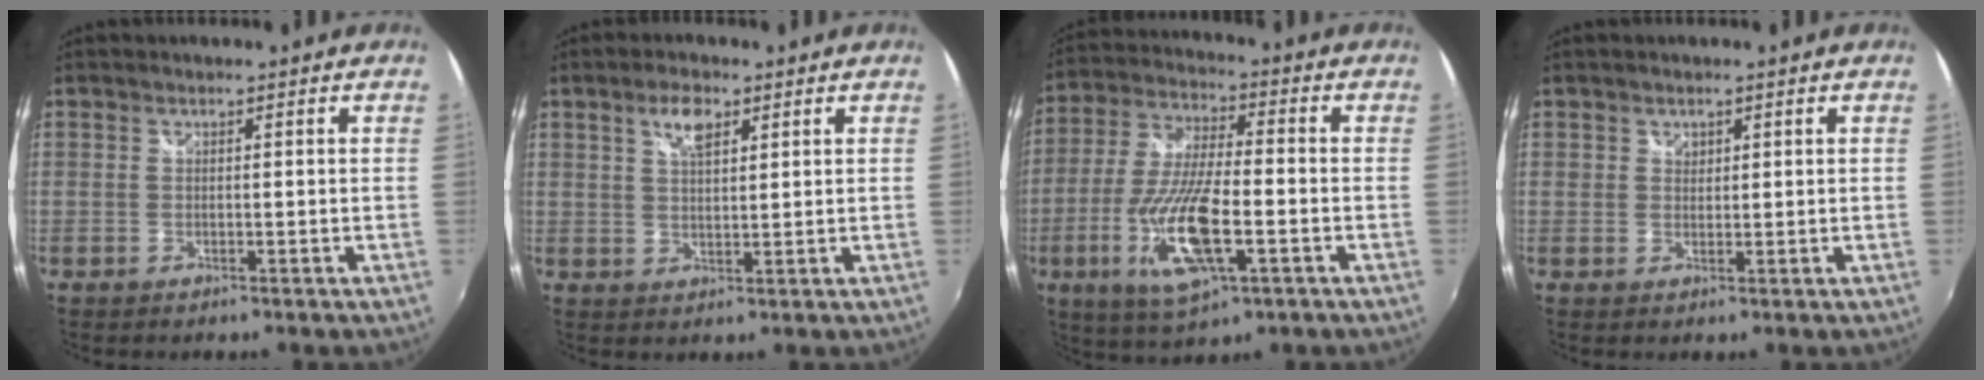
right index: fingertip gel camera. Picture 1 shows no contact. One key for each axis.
{"total": 4.7, "fx": 2.5, "fy": 1.9, "fz": 3.5, "tx": -0.061, "ty": 0.007, "tz": 0.045}
{"total": 16.3, "fx": -5.3, "fy": 4.8, "fz": 14.7, "tx": -0.310, "ty": -0.019, "tz": -0.099}
{"total": 1.5, "fx": 0.7, "fy": 1.3, "fz": 0.2, "tx": 0.000, "ty": 0.003, "tz": 0.009}